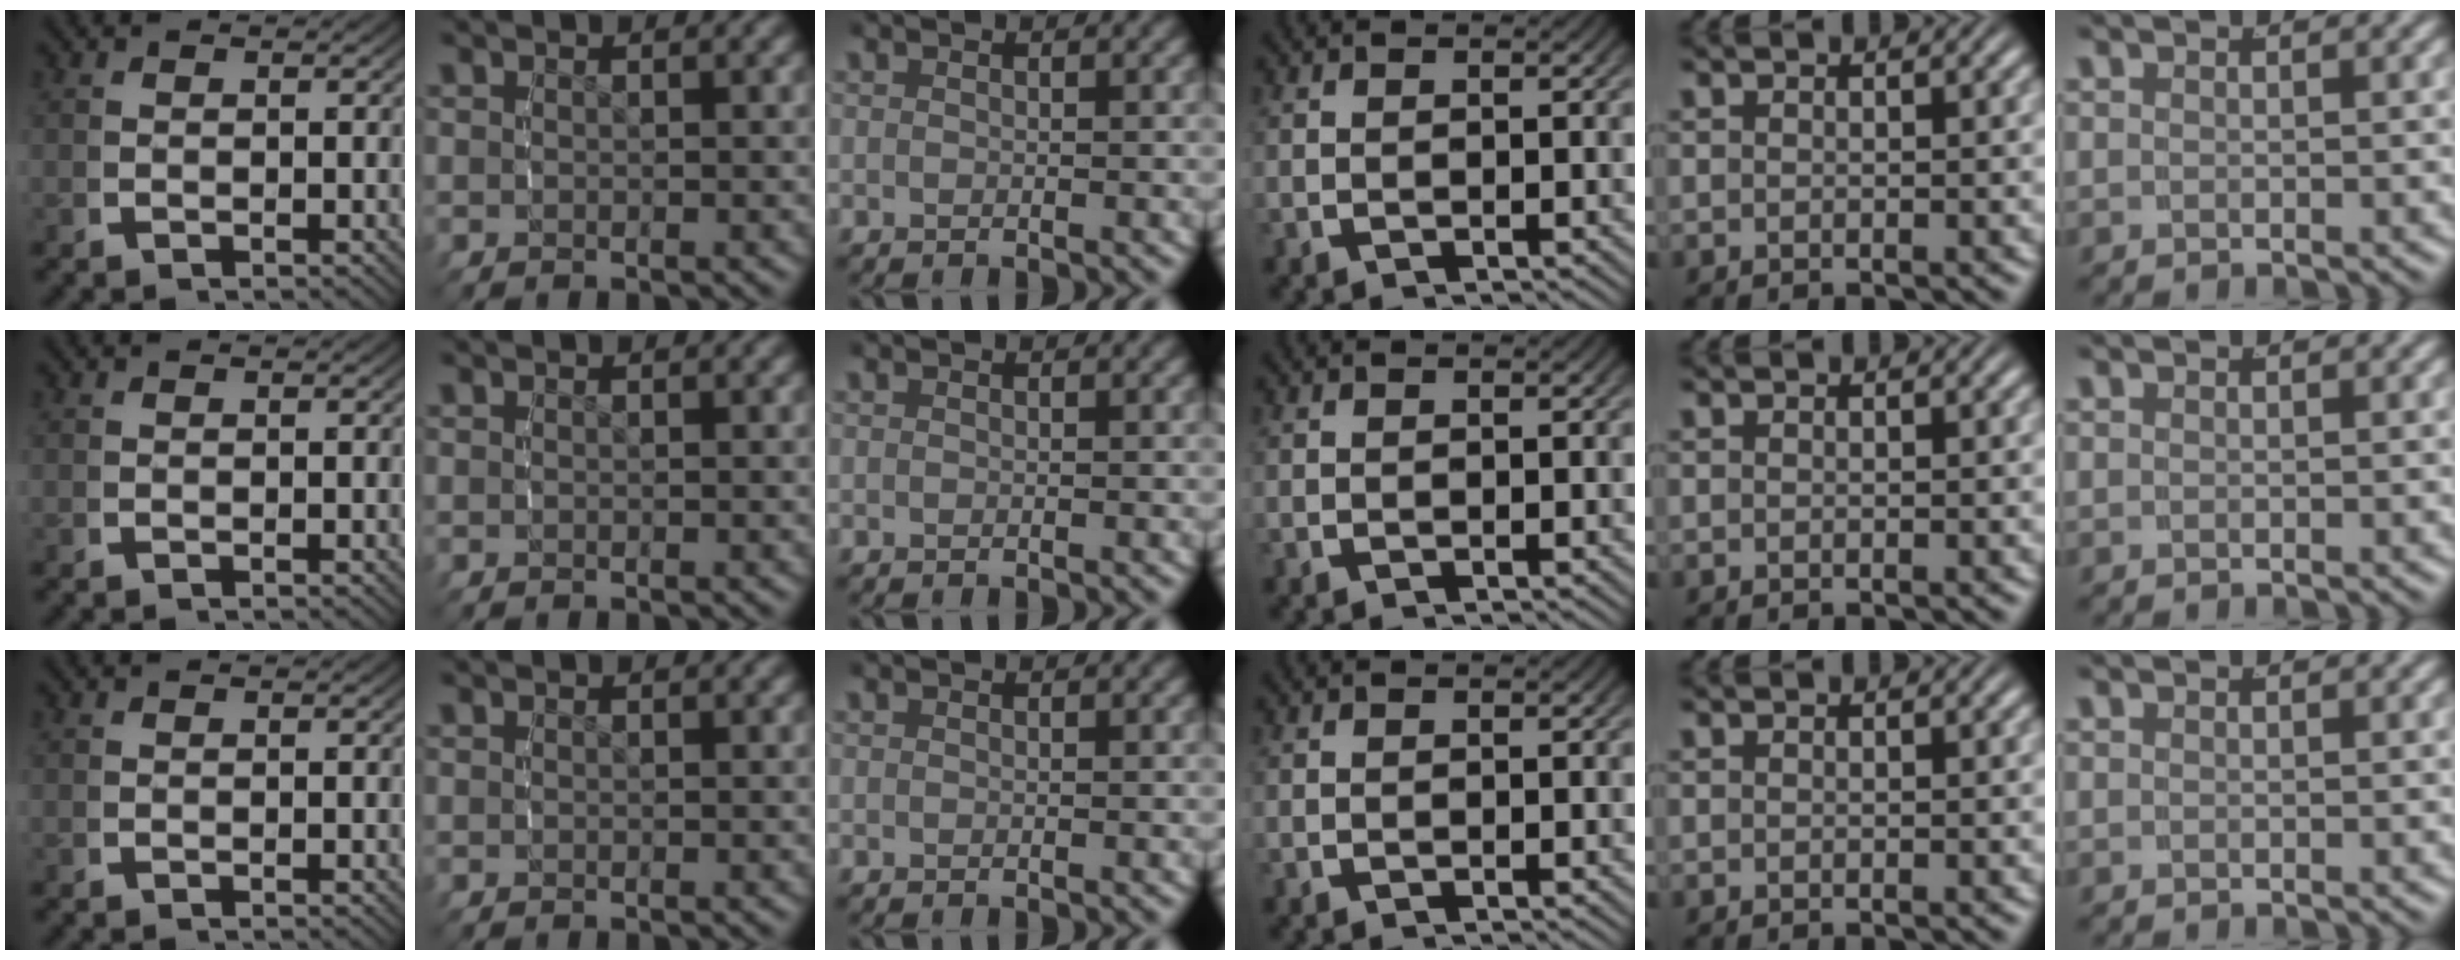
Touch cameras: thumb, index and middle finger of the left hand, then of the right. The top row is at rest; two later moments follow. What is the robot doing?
{"motion": "reach", "object": "glasses case"}